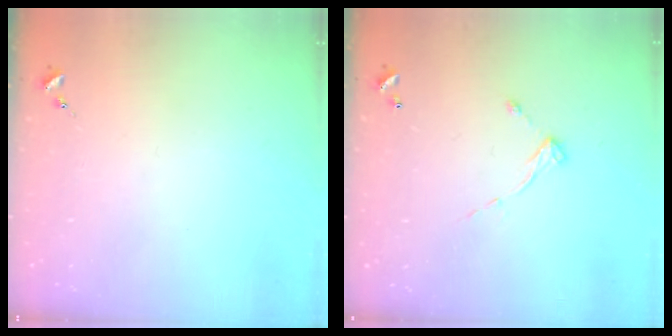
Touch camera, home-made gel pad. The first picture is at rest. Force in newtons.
{"total": 6.2, "press": 6.2, "slide": 0.3}